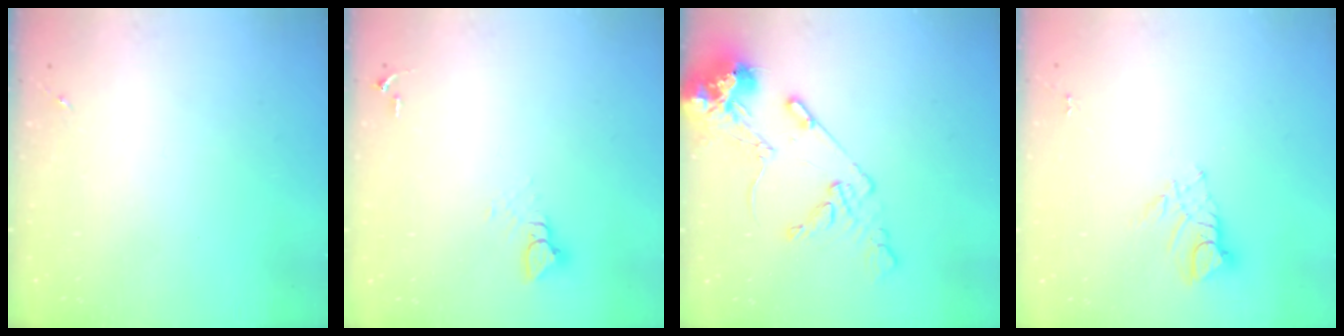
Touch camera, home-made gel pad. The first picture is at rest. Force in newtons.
{"total": 3.5, "press": 3.5, "slide": 0.2}
{"total": 13.7, "press": 13.5, "slide": 2.3}
{"total": 6.7, "press": 6.7, "slide": 0.5}